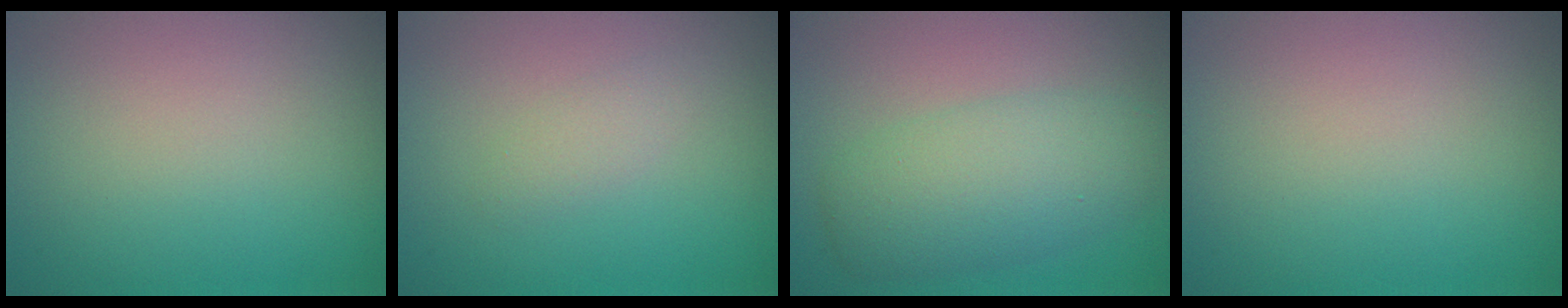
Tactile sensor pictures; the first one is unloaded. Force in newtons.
{"total": 1.2, "press": 1.2, "slide": 0.0}
{"total": 5.1, "press": 5.1, "slide": 0.1}
{"total": 0.0}